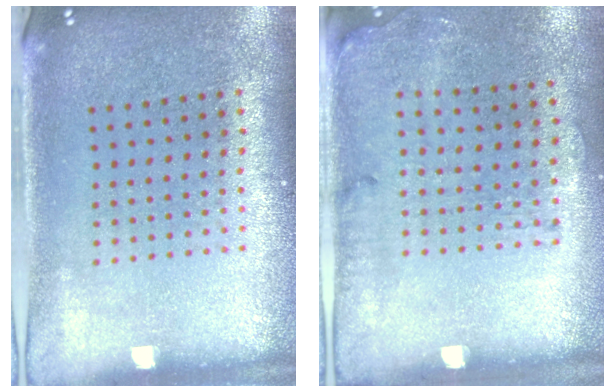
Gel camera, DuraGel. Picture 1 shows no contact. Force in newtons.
{"total": 1.7, "press": 1.2, "slide": 1.2}